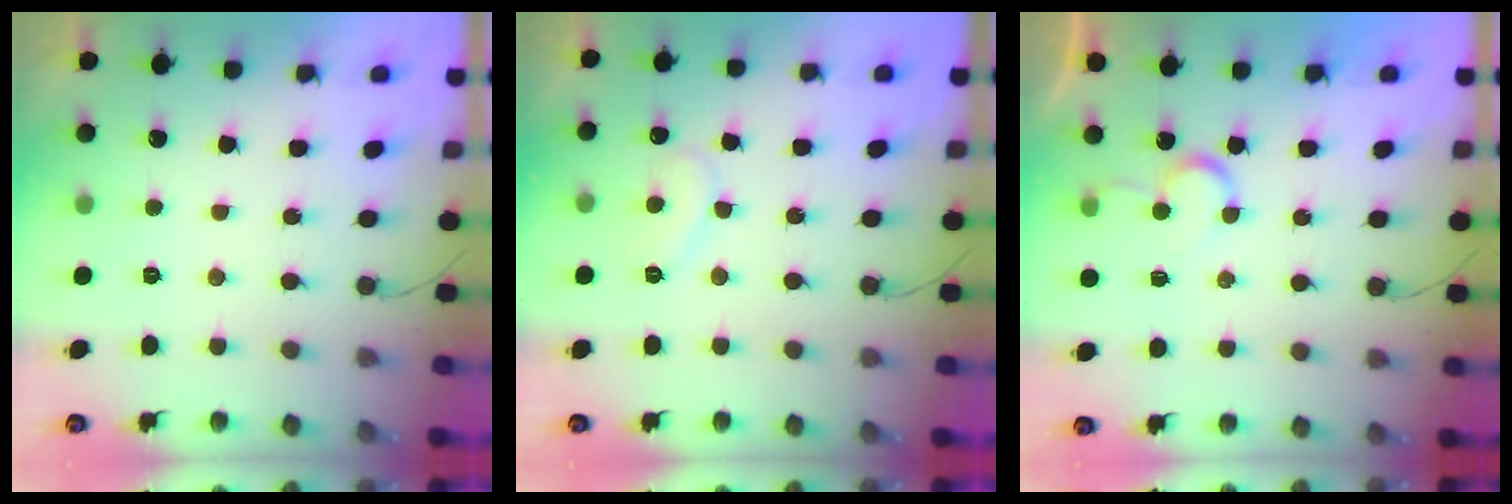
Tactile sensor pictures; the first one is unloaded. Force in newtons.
{"total": 8.2, "press": 8.2, "slide": 0.6}
{"total": 6.3, "press": 6.2, "slide": 0.6}